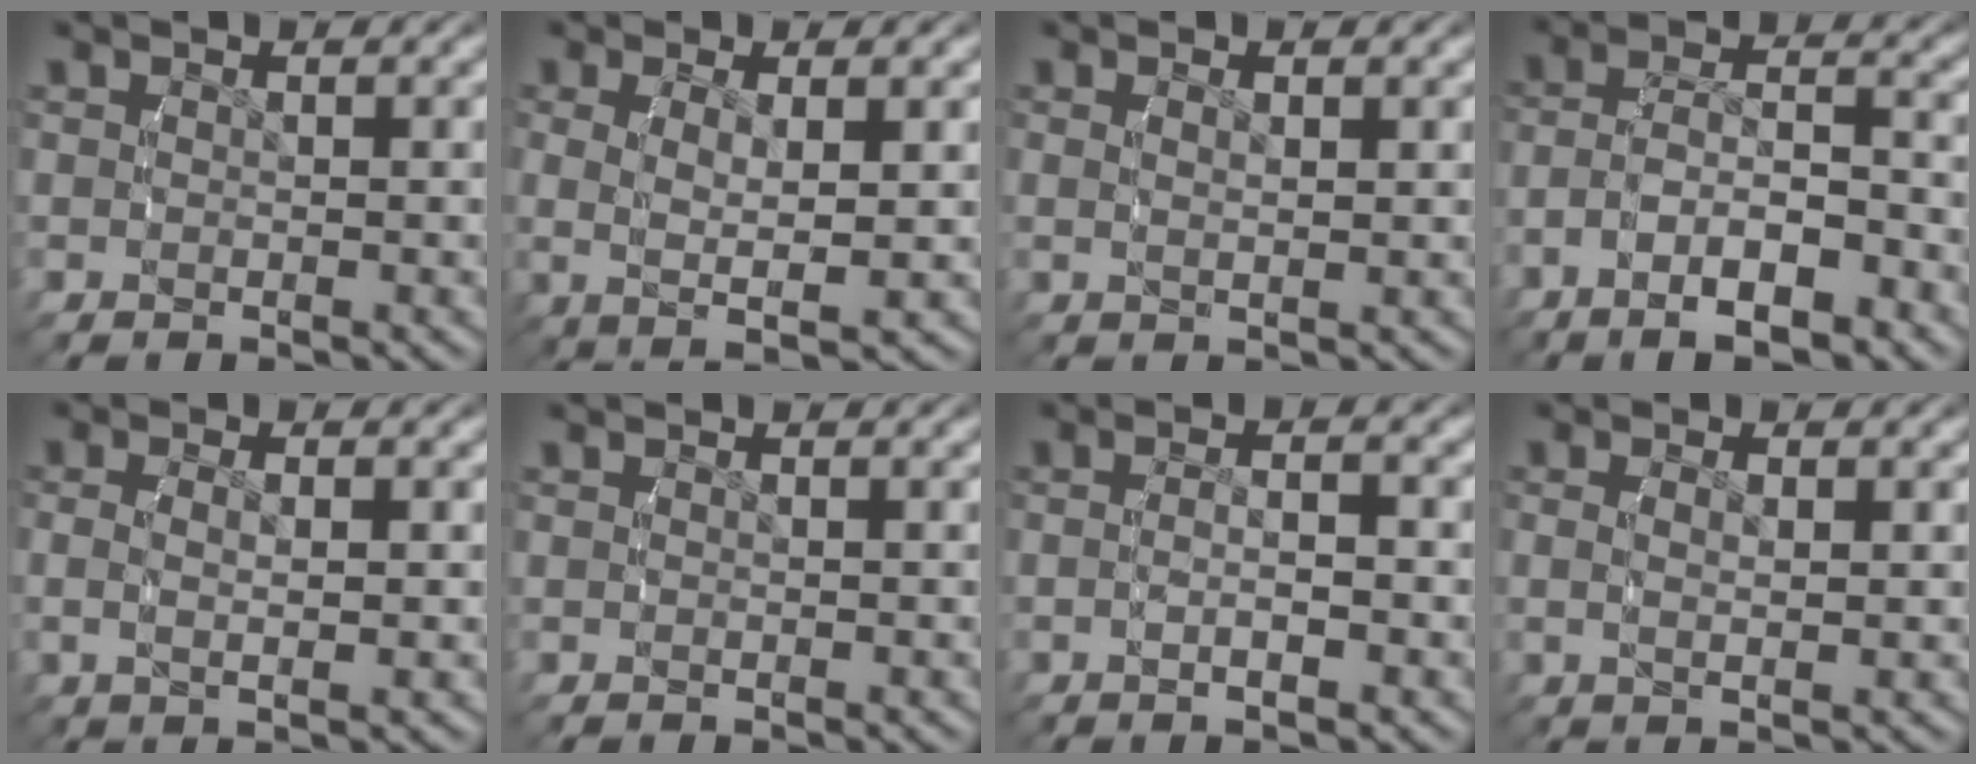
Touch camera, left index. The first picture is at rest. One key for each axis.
{"total": 4.8, "fx": 0.3, "fy": 1.9, "fz": 4.4, "tx": -0.090, "ty": -0.007, "tz": 0.014}
{"total": 1.2, "fx": 0.6, "fy": -0.2, "fz": 1.1, "tx": -0.020, "ty": -0.004, "tz": 0.015}
{"total": 5.8, "fx": -2.9, "fy": 2.8, "fz": 4.2, "tx": -0.077, "ty": -0.005, "tz": -0.045}
{"total": 2.7, "fx": 0.2, "fy": 0.7, "fz": 2.6, "tx": -0.054, "ty": 0.000, "tz": 0.007}
{"total": 0.0}
{"total": 2.7, "fx": -0.7, "fy": 0.3, "fz": 2.5, "tx": -0.048, "ty": 0.005, "tz": -0.012}
{"total": 1.9, "fx": 0.5, "fy": 0.2, "fz": 1.8, "tx": -0.038, "ty": -0.002, "tz": 0.013}